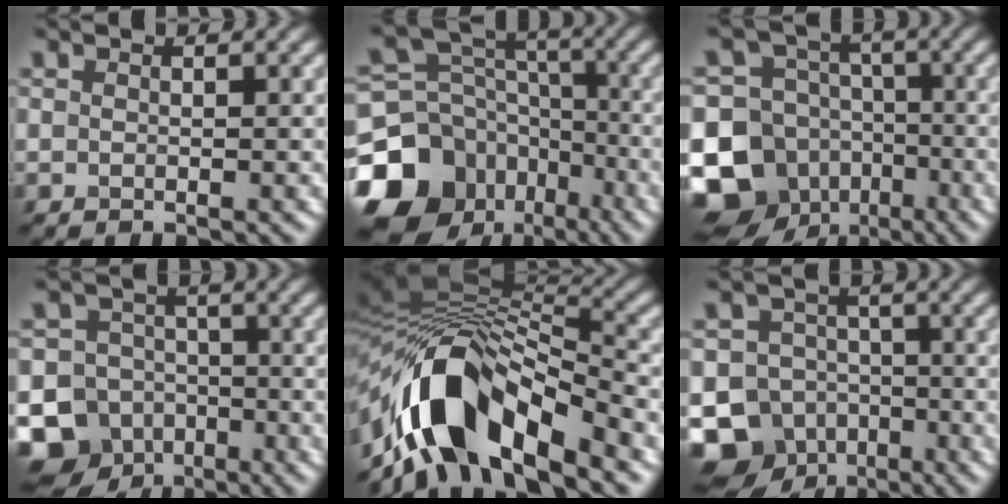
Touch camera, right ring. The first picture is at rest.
{"total": 15.3, "force": [-8.3, 11.9, 4.8], "torque": [-0.142, -0.027, -0.146]}
{"total": 14.4, "force": [-6.4, 12.2, 4.2], "torque": [-0.104, -0.029, -0.125]}
{"total": 12.9, "force": [-7.0, 10.5, 2.7], "torque": [-0.050, -0.038, -0.139]}
{"total": 11.4, "force": [-5.7, 5.1, 8.5], "torque": [-0.147, 0.016, -0.103]}
{"total": 11.8, "force": [-6.7, 9.3, 2.7], "torque": [-0.035, -0.029, -0.137]}